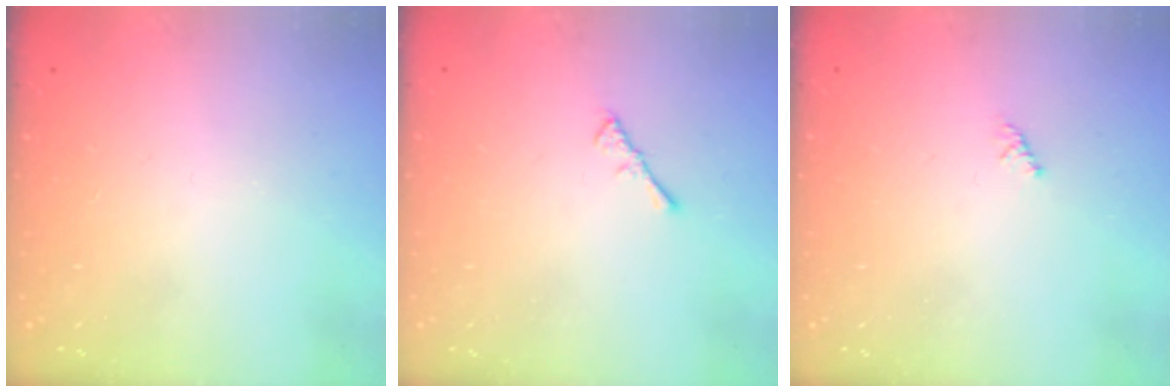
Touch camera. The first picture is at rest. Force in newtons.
{"total": 2.2, "press": 2.1, "slide": 0.5}
{"total": 1.5, "press": 1.4, "slide": 0.4}